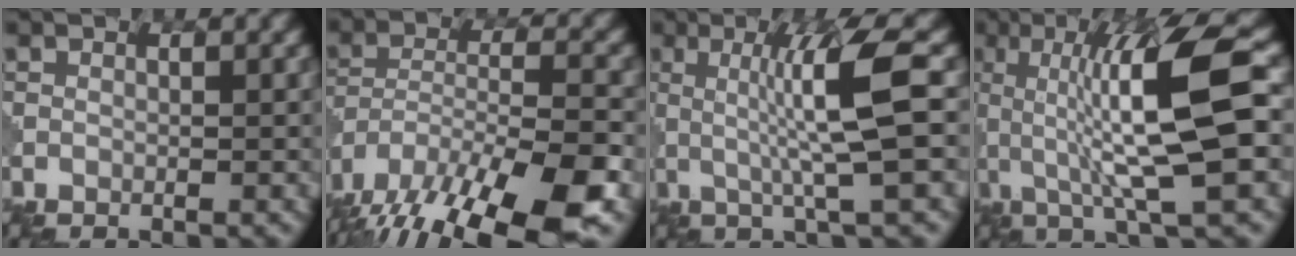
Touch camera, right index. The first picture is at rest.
{"total": 15.7, "force": [-11.9, 5.1, 8.9], "torque": [-0.195, -0.032, -0.178]}
{"total": 5.9, "force": [0.2, 0.3, 5.9], "torque": [-0.111, 0.009, 0.012]}
{"total": 9.5, "force": [0.5, 1.6, 9.3], "torque": [-0.151, 0.005, 0.017]}